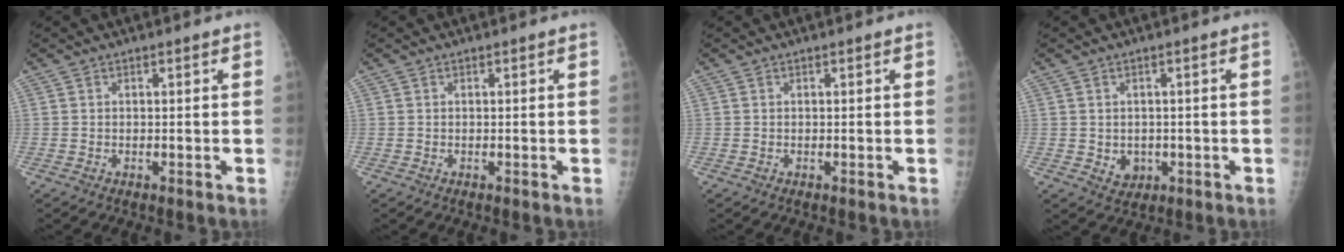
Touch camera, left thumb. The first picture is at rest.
{"total": 0.0}
{"total": 0.0}
{"total": 3.3, "force": [-0.5, 2.8, 1.6], "torque": [-0.009, 0.000, 0.004]}